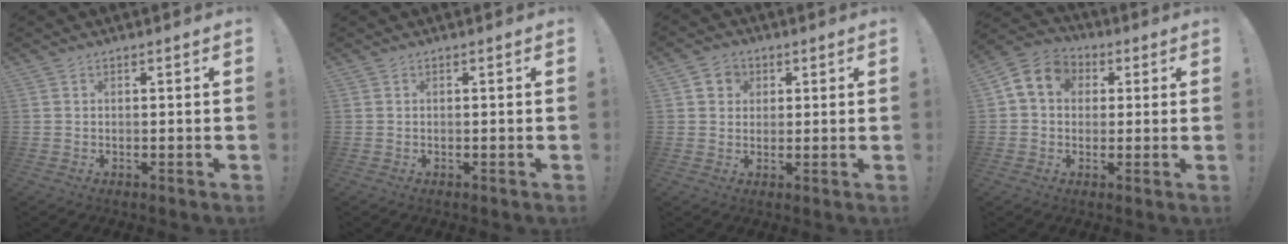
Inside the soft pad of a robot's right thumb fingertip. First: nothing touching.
{"total": 0.0}
{"total": 5.0, "force": [1.4, 4.5, 1.5], "torque": [-0.029, 0.005, 0.028]}
{"total": 9.1, "force": [2.0, 7.7, 4.5], "torque": [-0.067, 0.007, 0.044]}